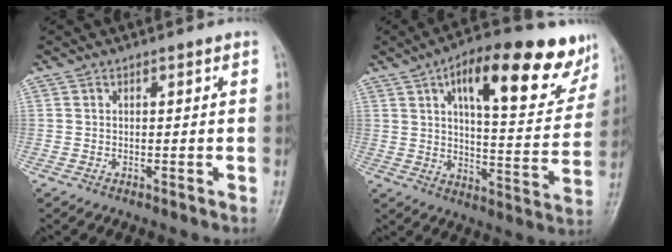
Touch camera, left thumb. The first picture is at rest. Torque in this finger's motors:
{"motor_torque": [1.03, 1.05, 1.63, -1.15, 0.13]}